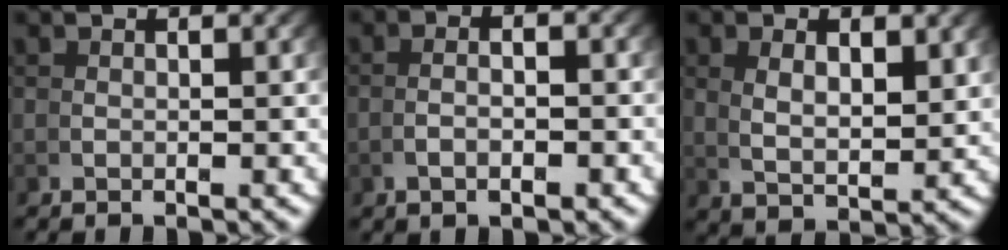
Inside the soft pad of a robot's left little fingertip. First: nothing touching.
{"total": 1.8, "force": [-0.7, 0.3, 1.7], "torque": [-0.020, 0.004, -0.012]}
{"total": 3.0, "force": [1.4, 0.8, 2.6], "torque": [-0.045, -0.009, 0.038]}